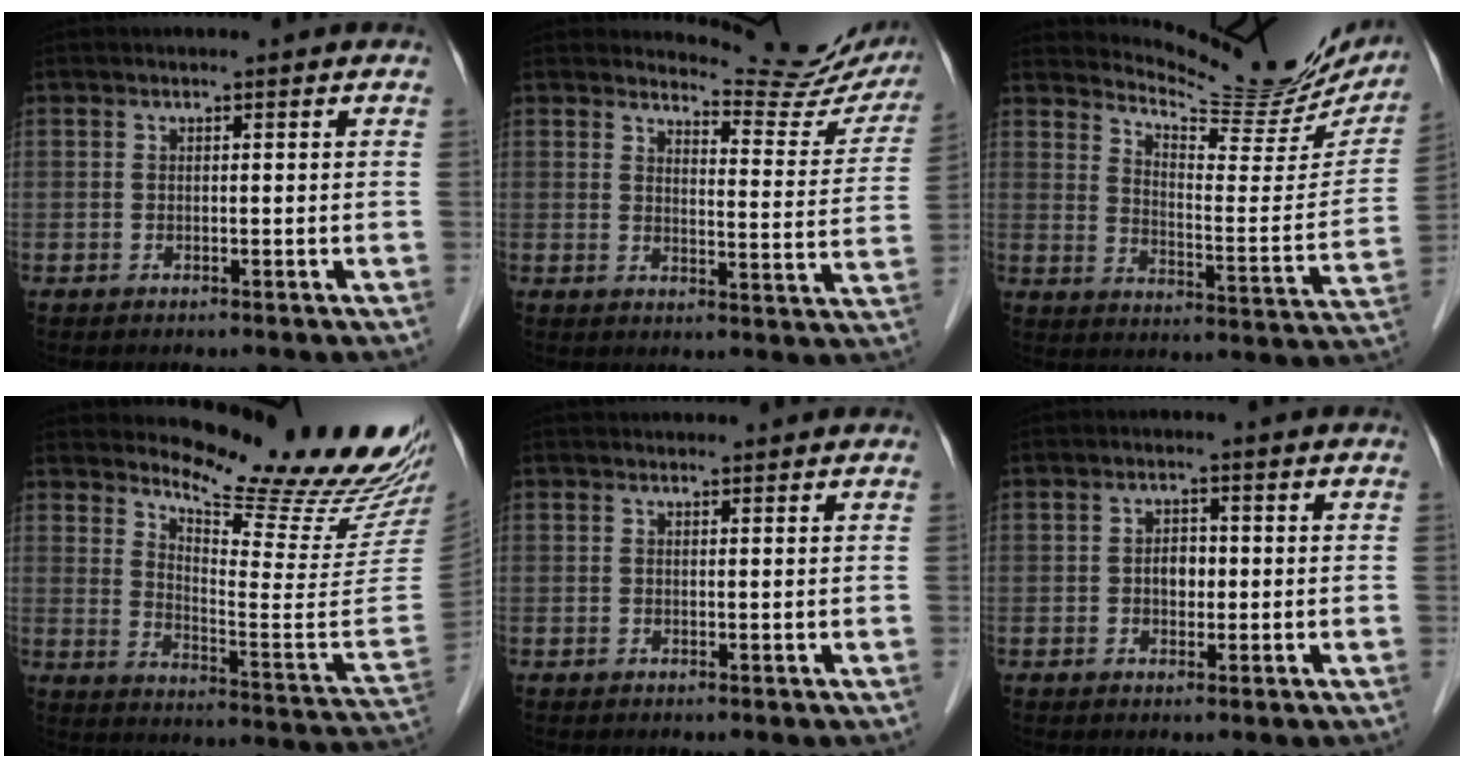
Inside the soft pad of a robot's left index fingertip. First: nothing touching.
{"total": 12.4, "force": [12.3, 1.2, 1.4], "torque": [-0.010, -0.069, 0.132]}
{"total": 17.6, "force": [16.8, 2.4, 4.4], "torque": [-0.067, -0.068, 0.212]}
{"total": 18.7, "force": [17.4, -0.6, 6.8], "torque": [-0.115, -0.124, 0.230]}
{"total": 4.1, "force": [3.9, 0.8, 0.8], "torque": [-0.008, 0.032, 0.048]}
{"total": 2.5, "force": [-0.1, 1.7, 1.8], "torque": [-0.030, 0.007, 0.000]}